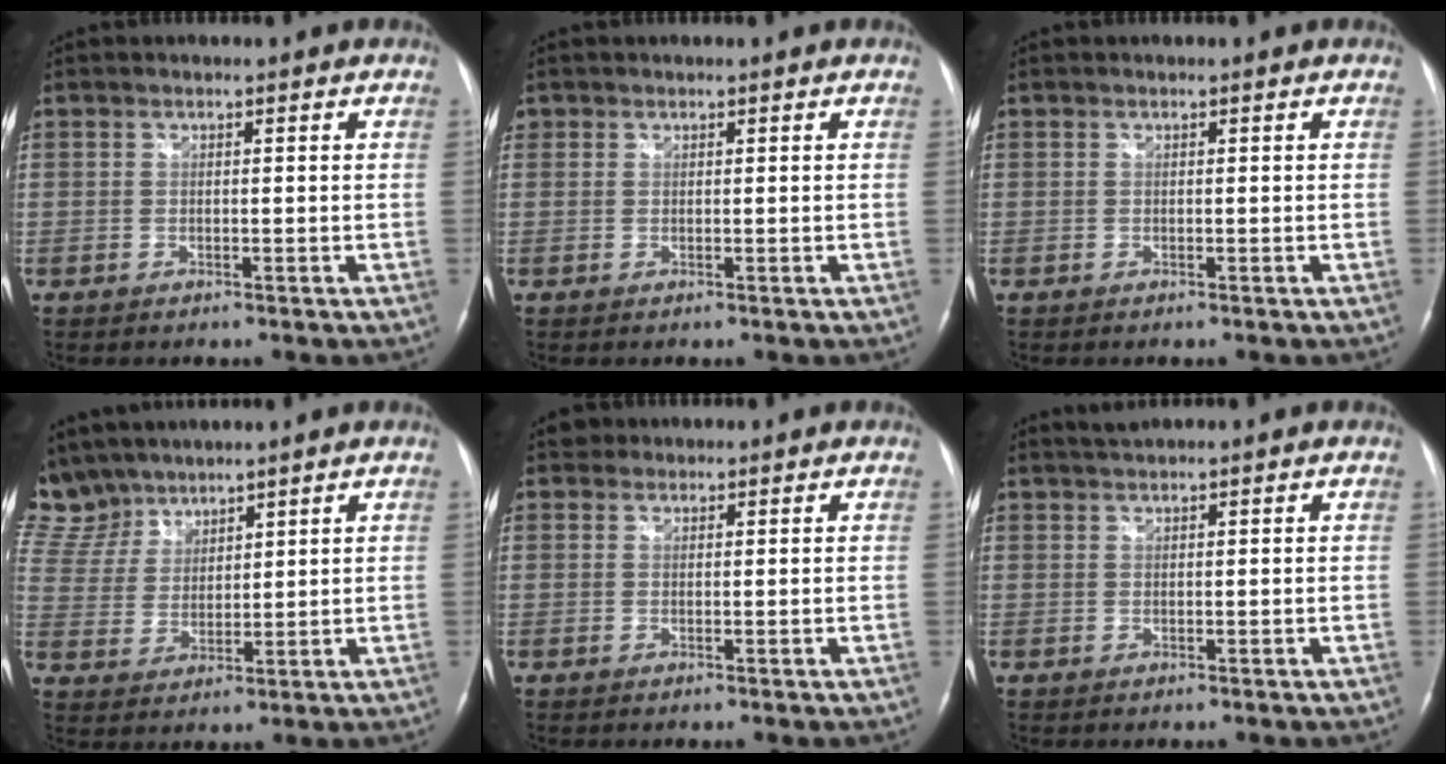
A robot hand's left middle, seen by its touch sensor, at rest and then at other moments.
{"total": 0.6, "force": [0.3, 0.5, 0.0], "torque": [0.004, 0.003, 0.005]}
{"total": 0.0}
{"total": 10.4, "force": [9.1, 4.9, 1.0], "torque": [-0.039, 0.017, 0.199]}
{"total": 1.4, "force": [1.1, 0.9, -0.3], "torque": [0.009, 0.011, 0.013]}
{"total": 1.2, "force": [1.1, -0.3, 0.1], "torque": [-0.004, 0.009, 0.027]}